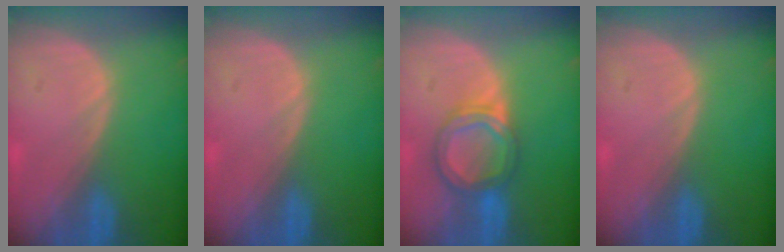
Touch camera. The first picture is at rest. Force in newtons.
{"total": 0.0}
{"total": 6.3, "press": 5.8, "slide": 2.6}
{"total": 0.0}